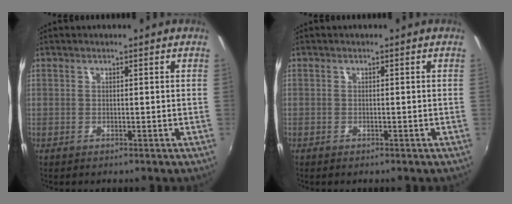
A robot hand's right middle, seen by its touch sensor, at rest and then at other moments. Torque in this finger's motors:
{"motor_torque": [0.69, -0.71, -0.11, -0.15]}